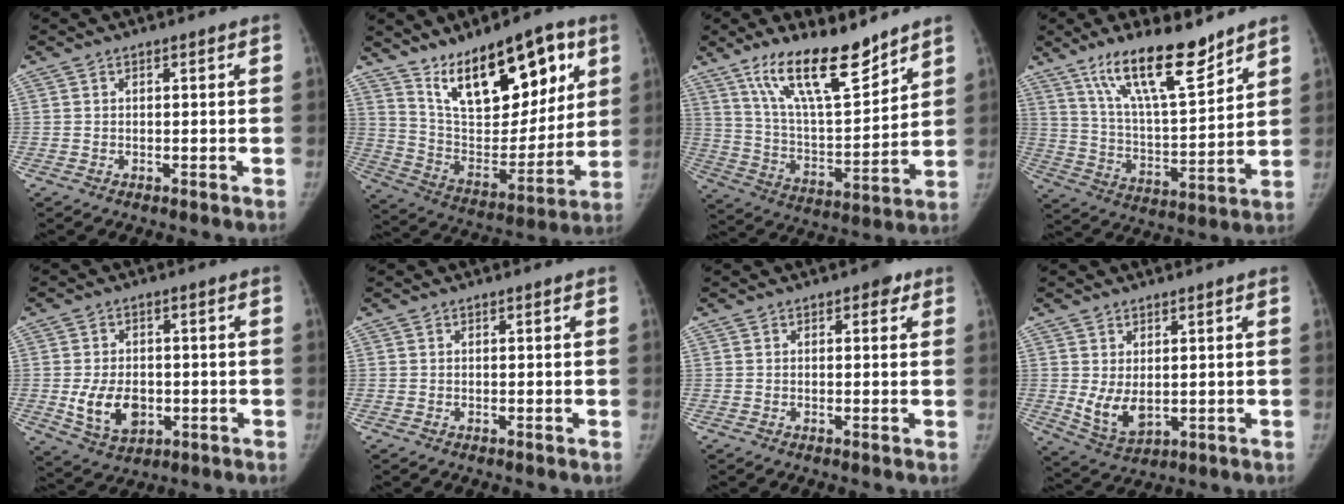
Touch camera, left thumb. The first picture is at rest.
{"total": 23.0, "force": [12.7, 10.1, 16.3], "torque": [-0.210, -0.054, 0.228]}
{"total": 17.6, "force": [12.7, 5.0, 11.2], "torque": [-0.161, -0.077, 0.233]}
{"total": 16.7, "force": [11.8, 4.3, 11.1], "torque": [-0.167, -0.071, 0.216]}
{"total": 8.8, "force": [-1.5, 6.1, 6.1], "torque": [-0.090, -0.003, -0.014]}
{"total": 0.0}
{"total": 2.2, "force": [1.0, 1.4, 1.3], "torque": [-0.002, 0.000, 0.008]}
{"total": 6.4, "force": [0.5, 3.7, 5.2], "torque": [-0.086, -0.015, 0.026]}